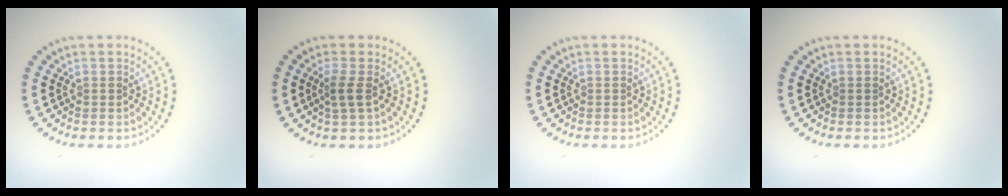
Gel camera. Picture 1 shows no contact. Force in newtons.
{"total": 1.6, "press": 1.3, "slide": 1.0}
{"total": 0.0}
{"total": 0.0}